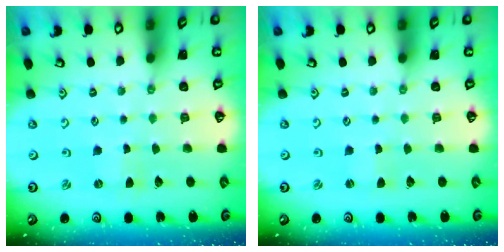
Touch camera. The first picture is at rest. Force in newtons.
{"total": 0.0}